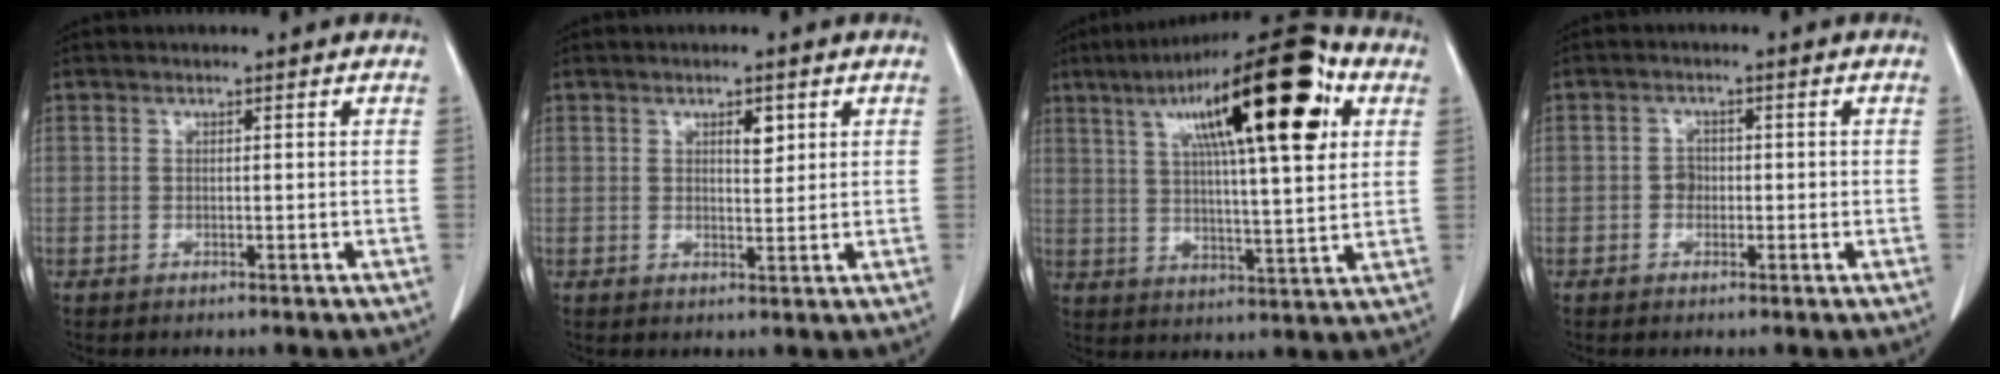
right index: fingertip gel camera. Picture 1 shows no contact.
{"total": 2.5, "force": [1.2, 1.0, 2.0], "torque": [-0.030, -0.004, 0.020]}
{"total": 23.0, "force": [9.2, 4.3, 20.7], "torque": [-0.333, 0.041, 0.138]}
{"total": 1.7, "force": [-0.3, 1.5, 0.8], "torque": [-0.007, 0.009, -0.003]}